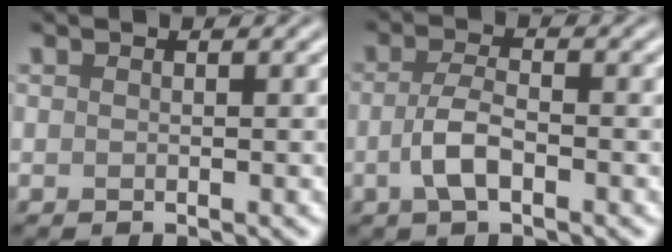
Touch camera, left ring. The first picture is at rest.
{"total": 3.1, "force": [-1.0, 1.2, 2.7], "torque": [-0.058, 0.000, -0.025]}